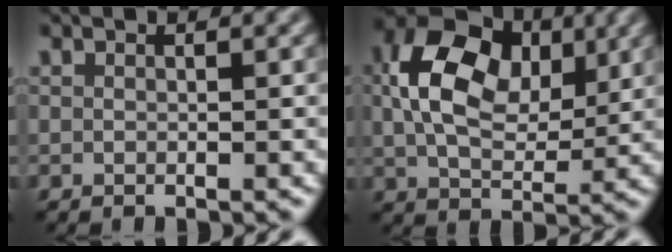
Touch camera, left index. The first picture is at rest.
{"total": 11.8, "force": [2.8, 8.0, 8.1], "torque": [-0.155, 0.030, 0.046]}